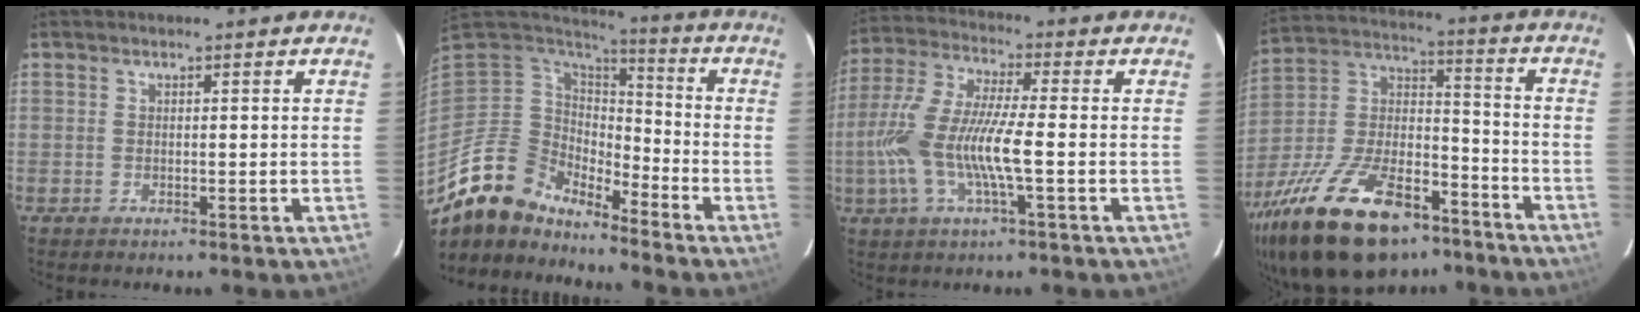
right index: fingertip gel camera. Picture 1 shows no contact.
{"total": 12.3, "force": [-11.3, 4.3, 2.0], "torque": [-0.050, 0.020, -0.220]}
{"total": 13.5, "force": [-2.8, 2.2, 13.0], "torque": [-0.274, -0.003, -0.055]}
{"total": 28.7, "force": [-18.7, 12.9, 17.6], "torque": [-0.350, -0.007, -0.299]}